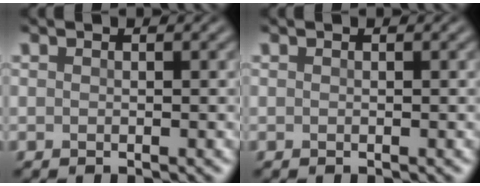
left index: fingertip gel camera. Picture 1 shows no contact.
{"total": 0.0}